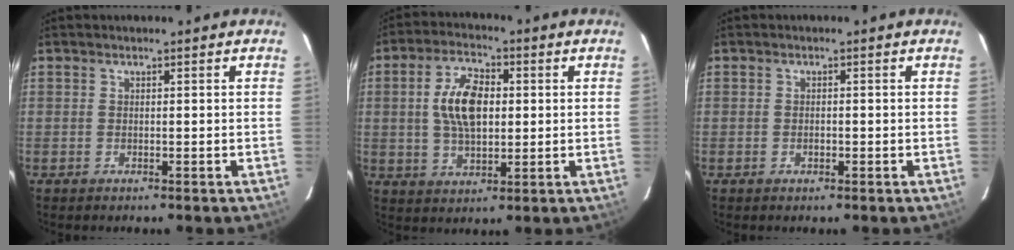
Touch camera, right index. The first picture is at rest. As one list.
[{"total": 9.9, "force": [1.1, 5.4, 8.2], "torque": [-0.156, 0.013, 0.023]}, {"total": 1.2, "force": [-0.5, 0.9, 0.6], "torque": [-0.010, 0.002, -0.008]}]